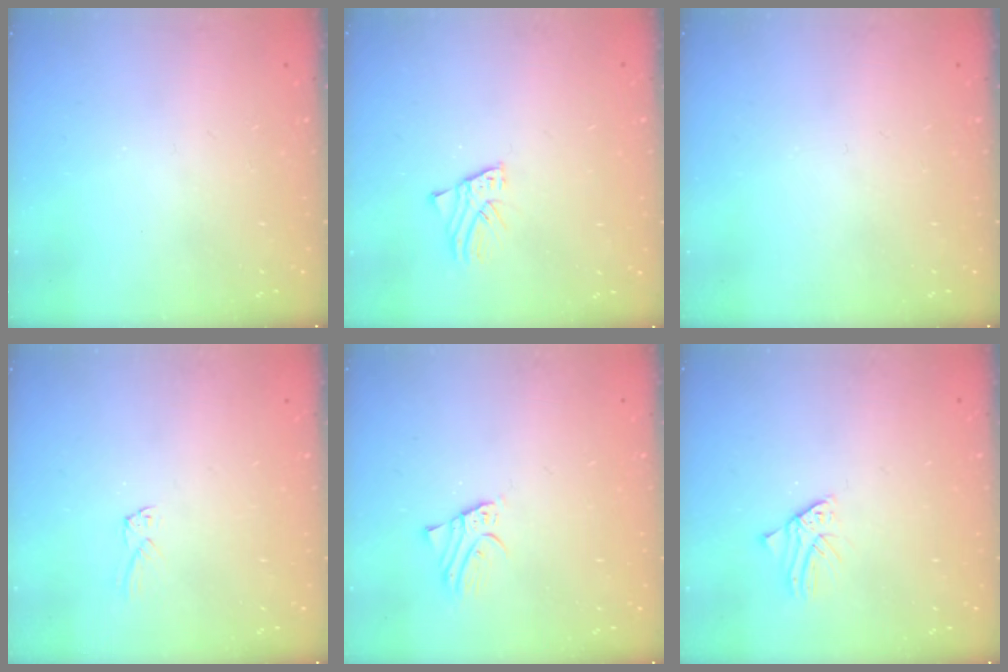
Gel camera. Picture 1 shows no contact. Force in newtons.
{"total": 1.6, "press": 1.6, "slide": 0.2}
{"total": 0.0}
{"total": 2.3, "press": 2.3, "slide": 0.3}
{"total": 1.9, "press": 1.9, "slide": 0.1}
{"total": 1.1, "press": 1.1, "slide": 0.1}